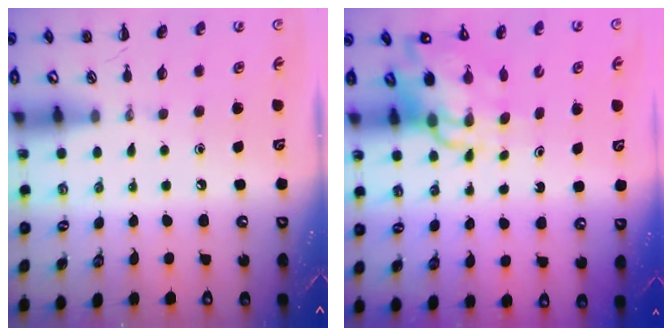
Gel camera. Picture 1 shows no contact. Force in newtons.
{"total": 11.2, "press": 10.7, "slide": 3.4}